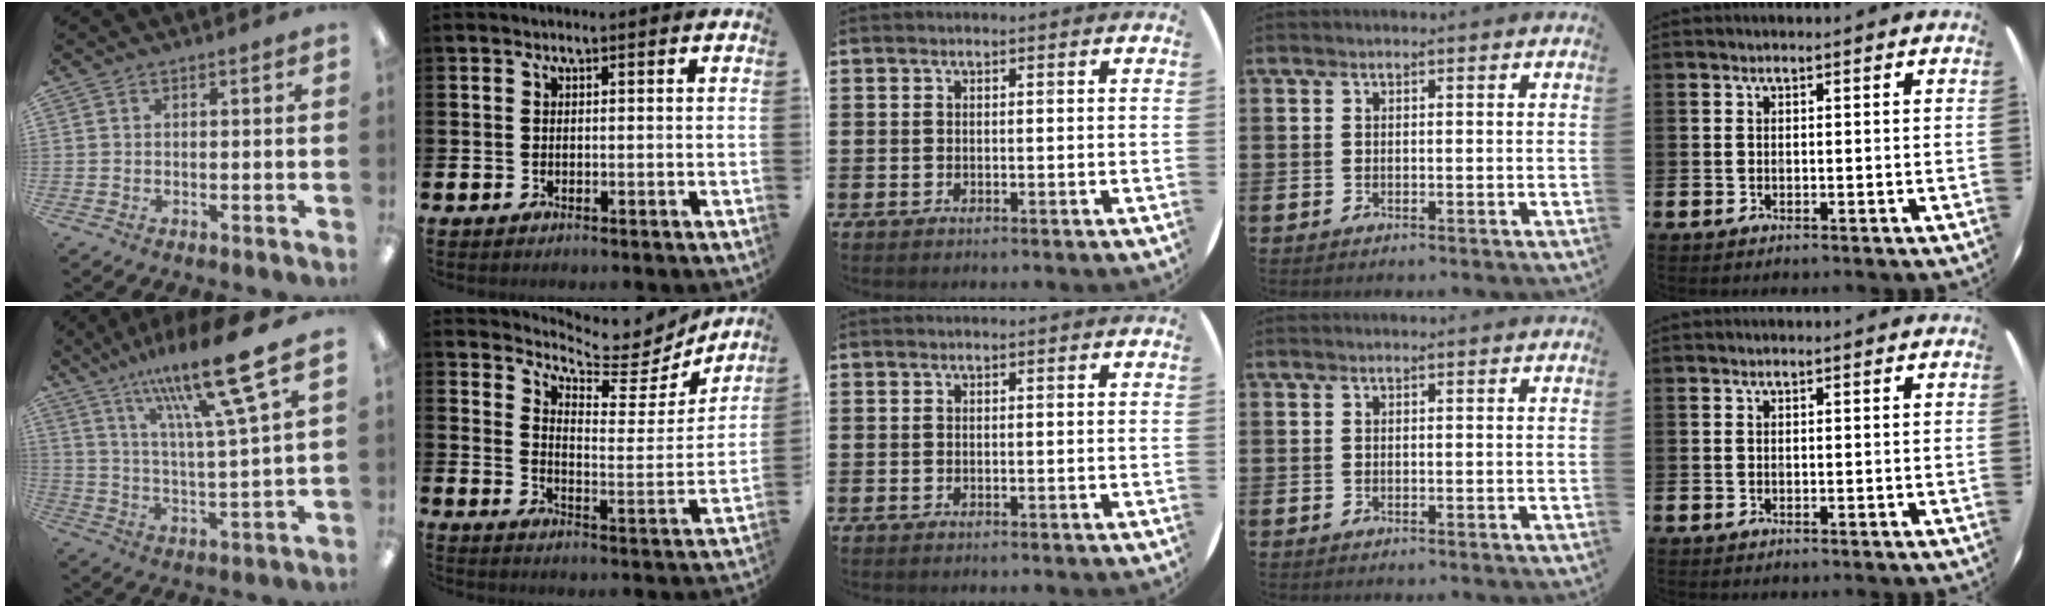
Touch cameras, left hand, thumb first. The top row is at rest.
{"thumb": {"total": 18.6, "force": [12.4, 2.3, 13.7], "torque": [-0.234, -0.067, 0.190]}, "index": {"total": 6.3, "force": [6.1, 1.3, 1.1], "torque": [-0.035, -0.063, 0.097]}}